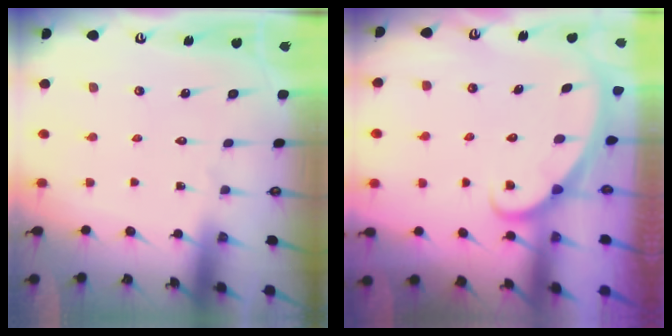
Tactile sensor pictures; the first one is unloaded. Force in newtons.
{"total": 1.6, "press": 1.6, "slide": 0.0}